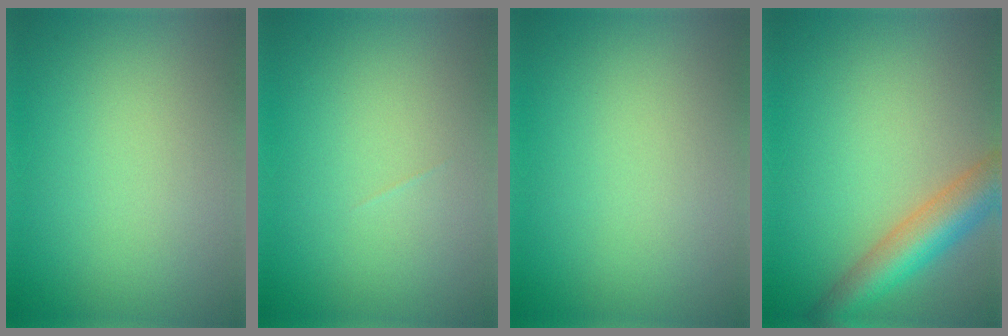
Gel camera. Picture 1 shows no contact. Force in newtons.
{"total": 0.0}
{"total": 0.0}
{"total": 5.7, "press": 5.7, "slide": 0.2}